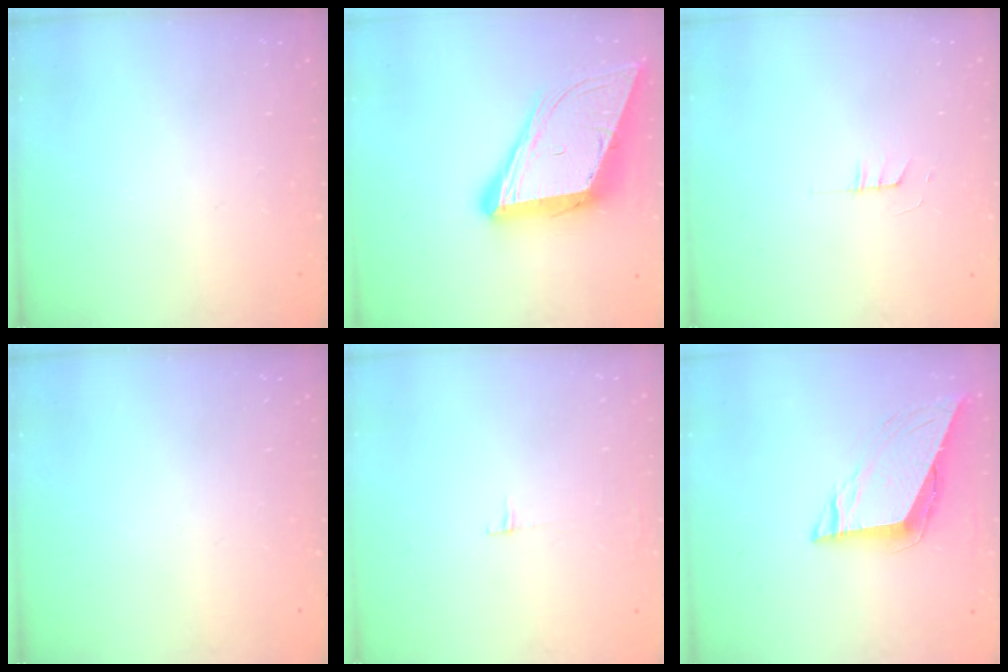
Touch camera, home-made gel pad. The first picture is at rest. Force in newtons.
{"total": 17.7, "press": 17.2, "slide": 4.0}
{"total": 4.0, "press": 4.0, "slide": 0.4}
{"total": 0.0}
{"total": 3.3, "press": 3.3, "slide": 0.4}
{"total": 8.3, "press": 8.2, "slide": 0.4}